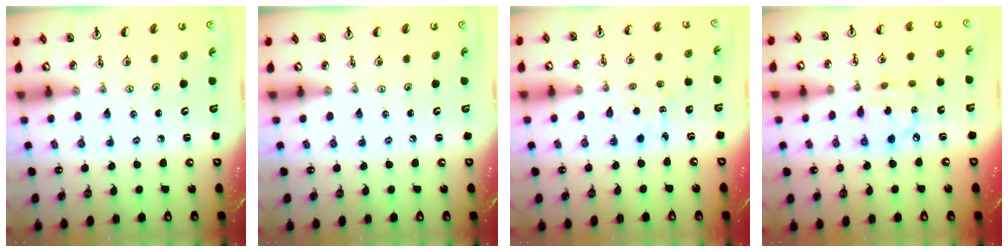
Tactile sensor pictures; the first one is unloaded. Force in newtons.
{"total": 0.0}
{"total": 2.9, "press": 2.8, "slide": 0.4}
{"total": 7.5, "press": 7.5, "slide": 0.4}